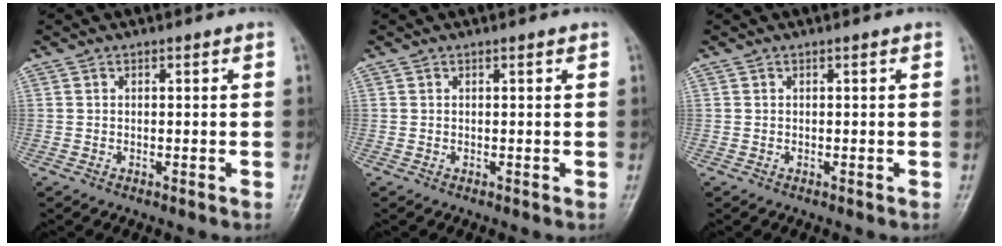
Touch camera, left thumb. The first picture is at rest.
{"total": 0.5, "force": [0.3, 0.1, 0.4], "torque": [-0.007, 0.000, 0.003]}
{"total": 0.0}